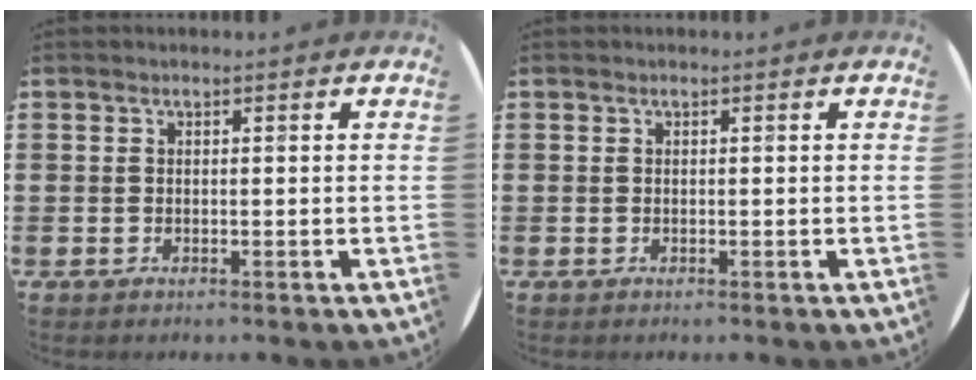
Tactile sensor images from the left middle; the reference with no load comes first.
{"total": 0.0}